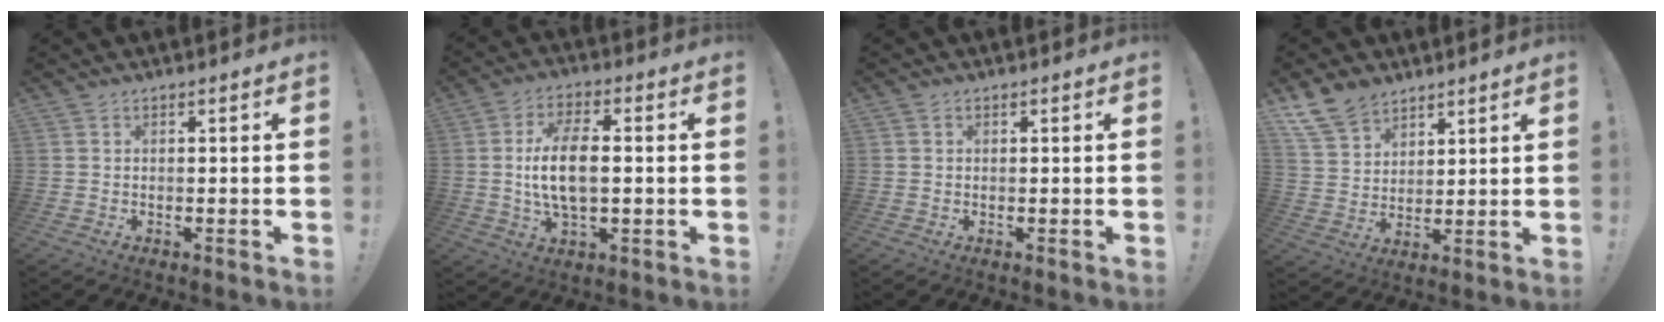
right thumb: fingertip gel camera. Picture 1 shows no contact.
{"total": 11.8, "force": [0.2, 5.4, 10.5], "torque": [-0.198, -0.001, -0.002]}
{"total": 0.0}
{"total": 11.5, "force": [8.6, 6.8, 3.4], "torque": [-0.066, -0.054, 0.171]}